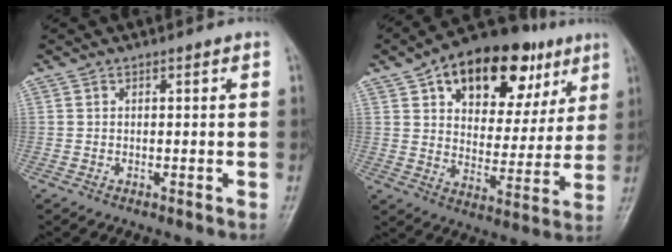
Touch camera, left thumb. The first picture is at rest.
{"total": 23.3, "force": [11.4, 13.0, 15.7], "torque": [-0.185, -0.006, 0.172]}